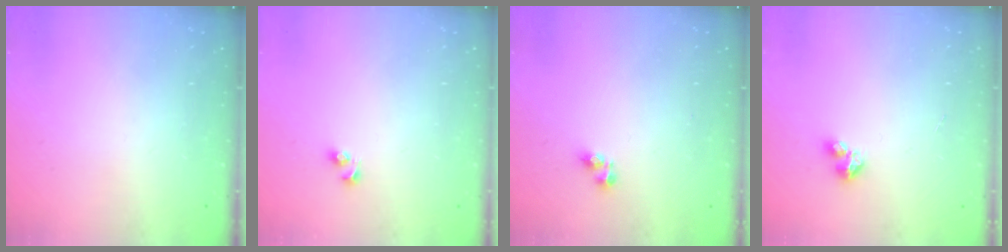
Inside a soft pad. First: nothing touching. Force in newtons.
{"total": 2.5, "press": 2.5, "slide": 0.3}
{"total": 4.6, "press": 4.6, "slide": 0.6}
{"total": 2.8, "press": 2.8, "slide": 0.2}